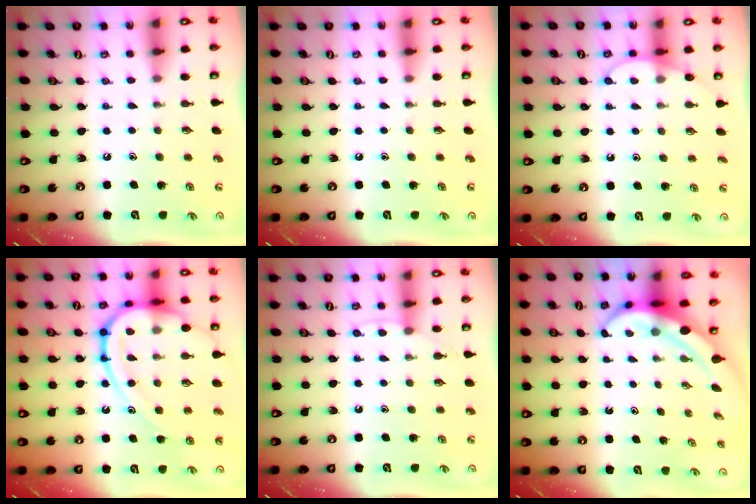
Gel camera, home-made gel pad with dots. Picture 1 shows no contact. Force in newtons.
{"total": 0.0}
{"total": 6.5, "press": 6.5, "slide": 0.5}
{"total": 18.9, "press": 18.8, "slide": 1.8}
{"total": 4.2, "press": 4.2, "slide": 0.5}
{"total": 4.3, "press": 4.1, "slide": 1.1}